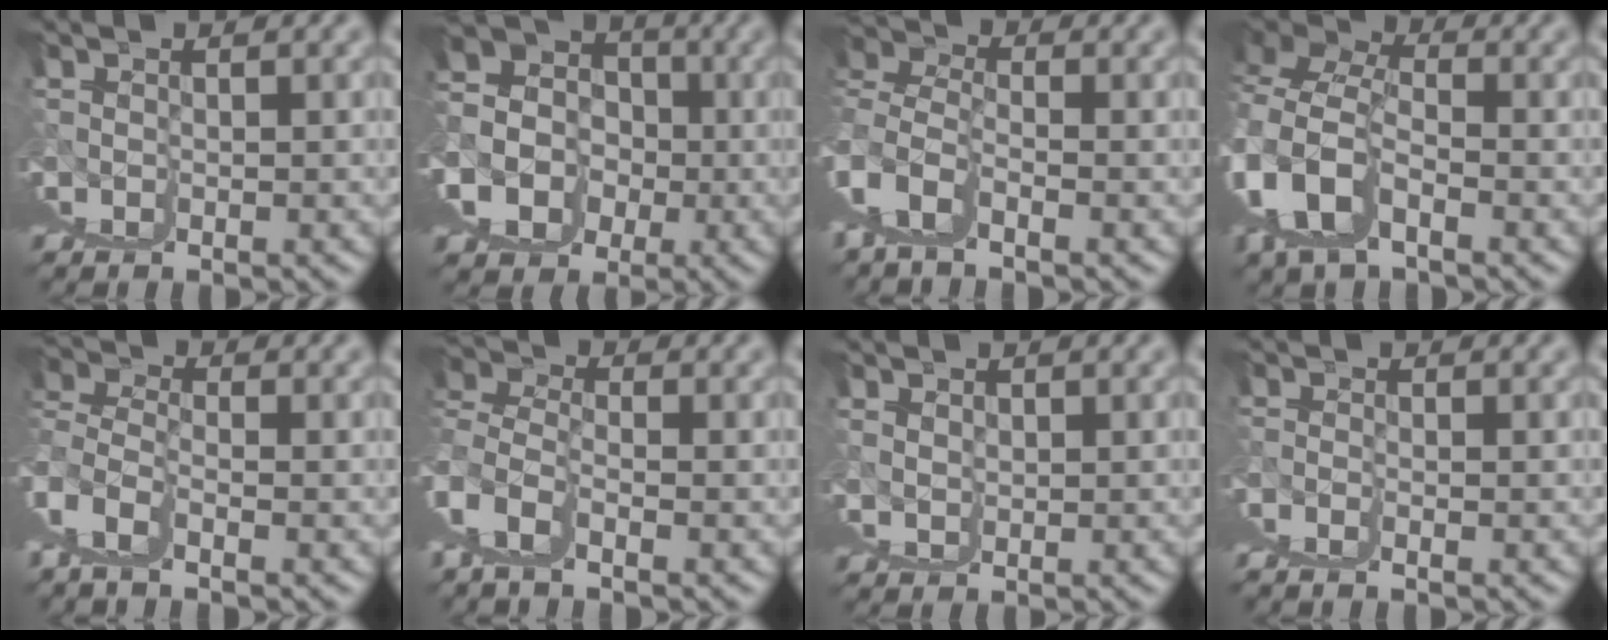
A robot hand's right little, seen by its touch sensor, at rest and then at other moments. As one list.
[{"total": 6.4, "force": [-0.4, 4.9, 4.1], "torque": [-0.095, -0.034, 0.022]}, {"total": 2.8, "force": [1.5, -1.4, 1.9], "torque": [-0.002, 0.024, 0.020]}, {"total": 3.1, "force": [0.1, 1.0, 2.9], "torque": [-0.061, -0.002, 0.010]}, {"total": 3.8, "force": [2.7, -1.2, 2.4], "torque": [-0.005, 0.031, 0.036]}, {"total": 3.4, "force": [2.2, -1.1, 2.3], "torque": [-0.009, 0.027, 0.030]}, {"total": 2.5, "force": [1.0, 2.2, -0.7], "torque": [0.007, -0.012, 0.018]}, {"total": 0.9, "force": [0.5, -0.5, 0.6], "torque": [-0.005, 0.015, 0.007]}]